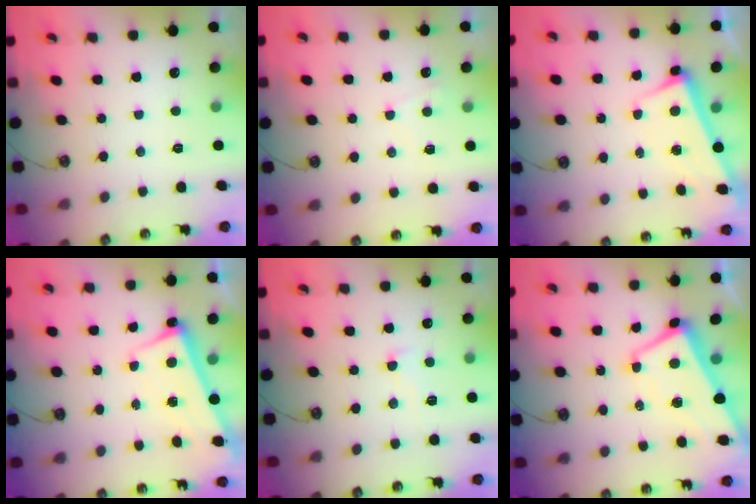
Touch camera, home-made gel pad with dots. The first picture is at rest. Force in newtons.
{"total": 0.6, "press": 0.3, "slide": 0.6}
{"total": 2.7, "press": 2.6, "slide": 0.7}
{"total": 2.6, "press": 2.4, "slide": 0.9}
{"total": 2.1, "press": 2.0, "slide": 0.5}
{"total": 1.1, "press": 0.7, "slide": 0.8}